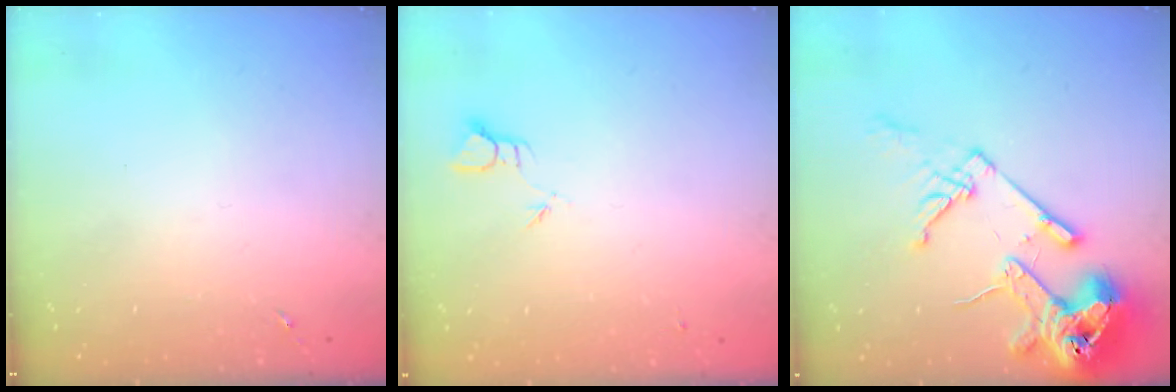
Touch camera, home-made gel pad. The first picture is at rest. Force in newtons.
{"total": 2.0, "press": 2.0, "slide": 0.1}
{"total": 18.6, "press": 18.4, "slide": 2.2}